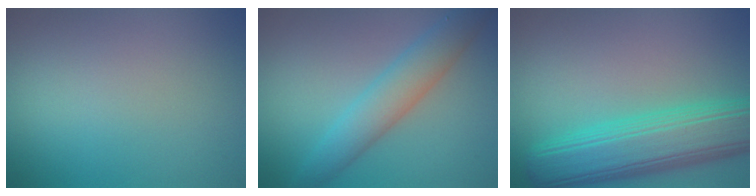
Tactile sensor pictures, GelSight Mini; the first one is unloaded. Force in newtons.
{"total": 4.5, "press": 4.5, "slide": 0.2}
{"total": 8.9, "press": 8.9, "slide": 0.1}